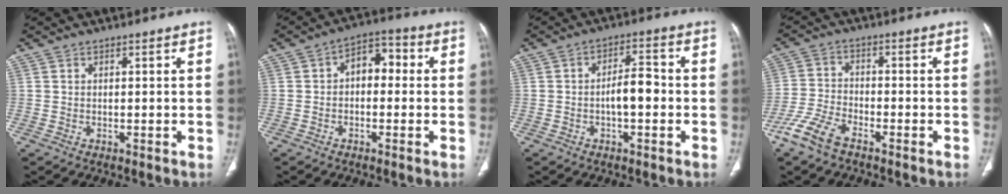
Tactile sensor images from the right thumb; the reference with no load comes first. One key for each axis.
{"total": 6.9, "fx": 0.1, "fy": 4.6, "fz": 5.1, "tx": -0.050, "ty": 0.029, "tz": -0.013}
{"total": 6.1, "fx": -1.1, "fy": 2.7, "fz": 5.3, "tx": -0.082, "ty": 0.024, "tz": -0.023}
{"total": 7.6, "fx": -5.2, "fy": 3.0, "fz": 4.5, "tx": -0.108, "ty": 0.011, "tz": -0.108}